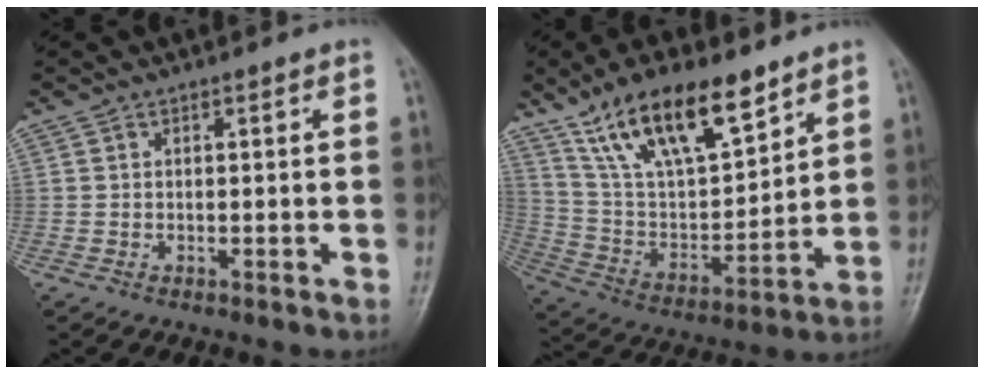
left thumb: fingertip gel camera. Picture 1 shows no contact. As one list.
[{"total": 19.5, "force": [12.6, 7.6, 12.7], "torque": [-0.189, -0.046, 0.242]}]